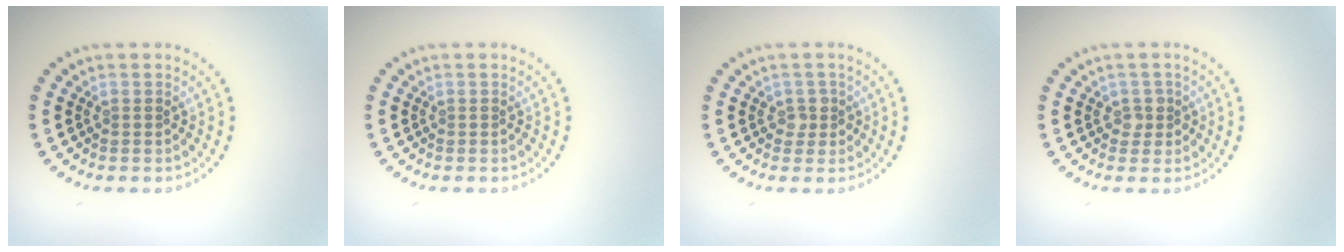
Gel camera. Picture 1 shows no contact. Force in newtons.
{"total": 0.0}
{"total": 1.3, "press": 1.2, "slide": 0.6}
{"total": 1.3, "press": 1.2, "slide": 0.6}